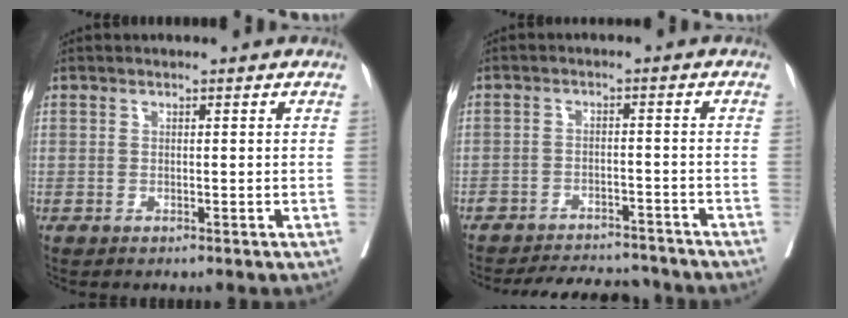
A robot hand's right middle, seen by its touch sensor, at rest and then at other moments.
{"total": 11.9, "force": [-11.2, 2.9, 3.0], "torque": [-0.049, 0.008, -0.148]}